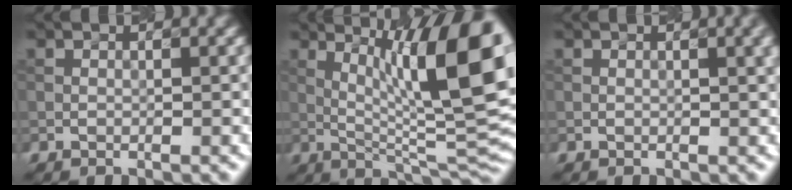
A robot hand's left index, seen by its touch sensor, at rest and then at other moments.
{"total": 13.2, "force": [3.1, 3.0, 12.5], "torque": [-0.170, 0.003, 0.054]}
{"total": 2.3, "force": [0.8, 0.7, 2.1], "torque": [-0.019, 0.006, 0.009]}